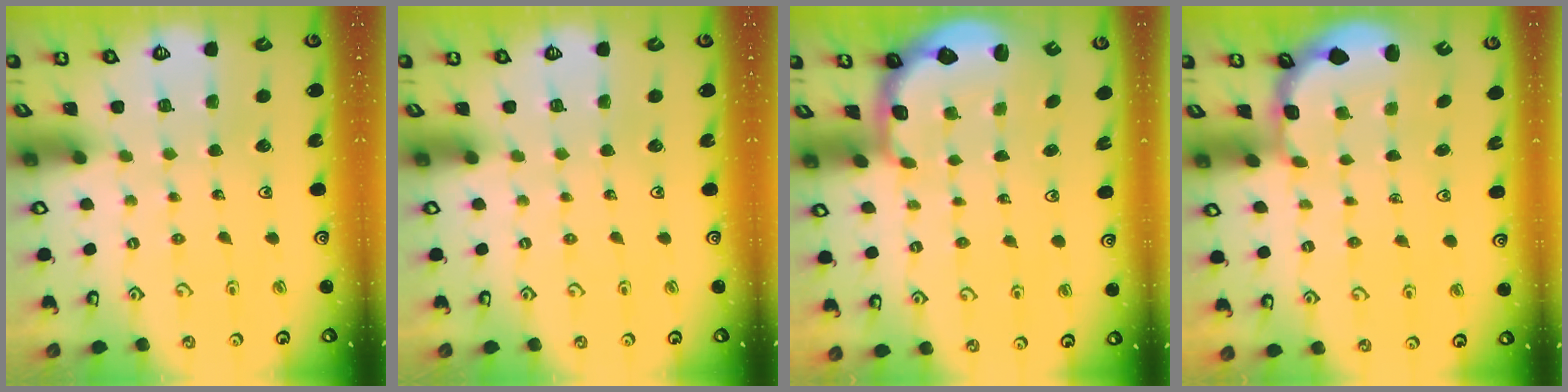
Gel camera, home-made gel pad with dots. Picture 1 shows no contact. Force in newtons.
{"total": 0.0}
{"total": 2.9, "press": 1.8, "slide": 2.2}
{"total": 2.6, "press": 1.9, "slide": 1.8}